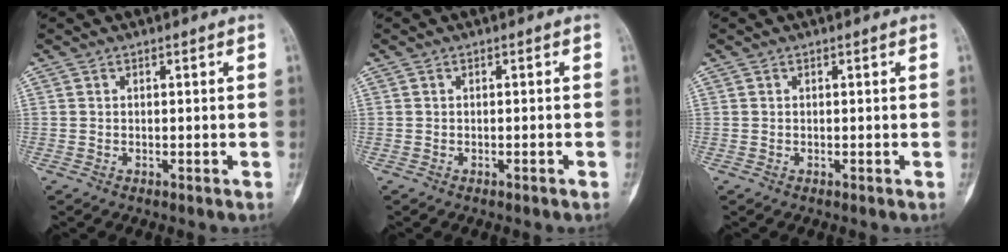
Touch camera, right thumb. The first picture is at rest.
{"total": 0.8, "force": [-0.5, 0.0, 0.6], "torque": [-0.015, 0.000, -0.003]}
{"total": 0.0}